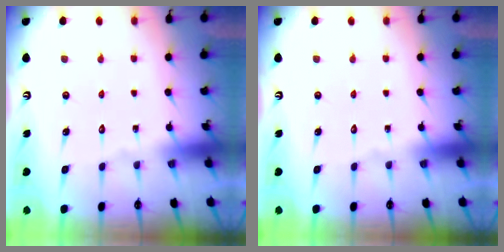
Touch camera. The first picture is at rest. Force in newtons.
{"total": 0.0}